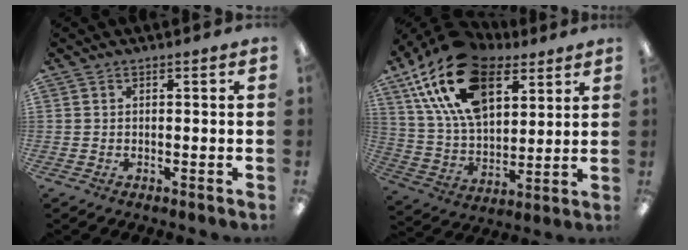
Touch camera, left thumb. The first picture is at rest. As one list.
[{"total": 23.1, "force": [12.8, 12.9, 14.3], "torque": [-0.286, -0.046, 0.228]}]